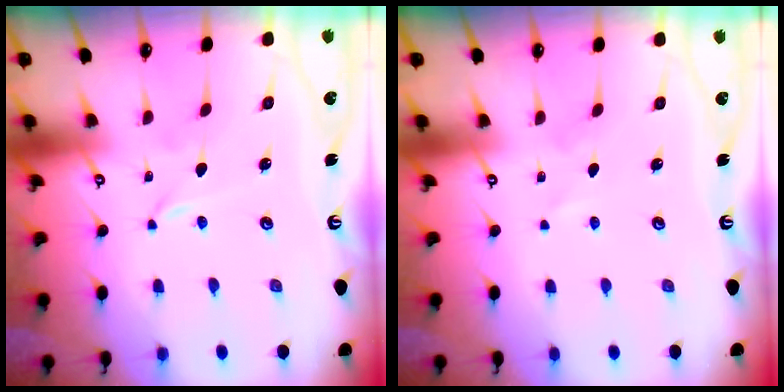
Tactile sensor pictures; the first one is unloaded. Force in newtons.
{"total": 0.0}